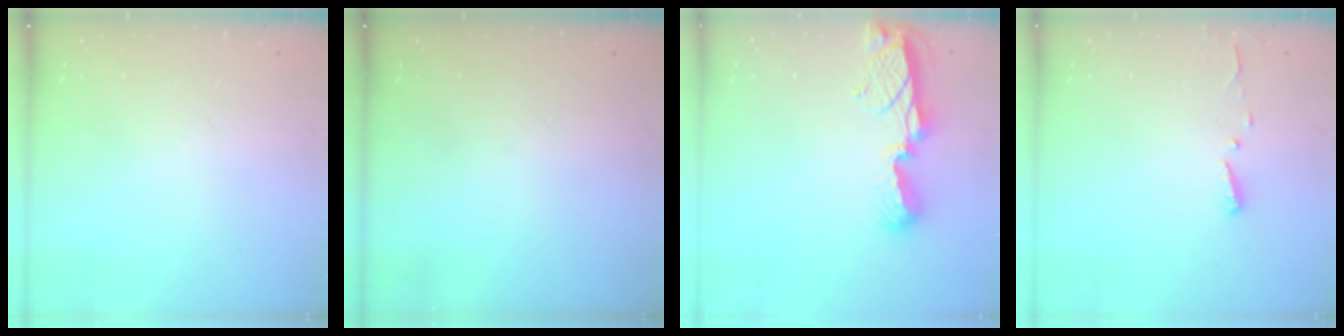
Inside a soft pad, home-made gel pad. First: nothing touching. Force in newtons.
{"total": 0.0}
{"total": 8.1, "press": 8.1, "slide": 0.7}
{"total": 3.0, "press": 2.9, "slide": 0.3}